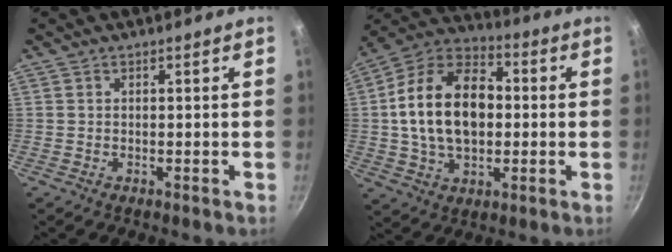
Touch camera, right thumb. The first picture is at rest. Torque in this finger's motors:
{"motor_torque": [-0.07, 0.97, 0.46, 0.27, 0.20]}